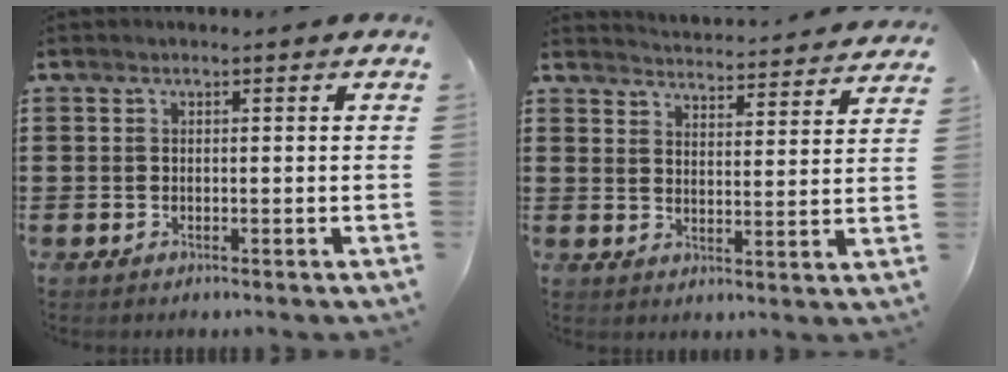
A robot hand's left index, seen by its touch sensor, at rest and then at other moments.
{"total": 3.8, "force": [3.8, -0.5, 0.0], "torque": [-0.011, -0.035, 0.061]}